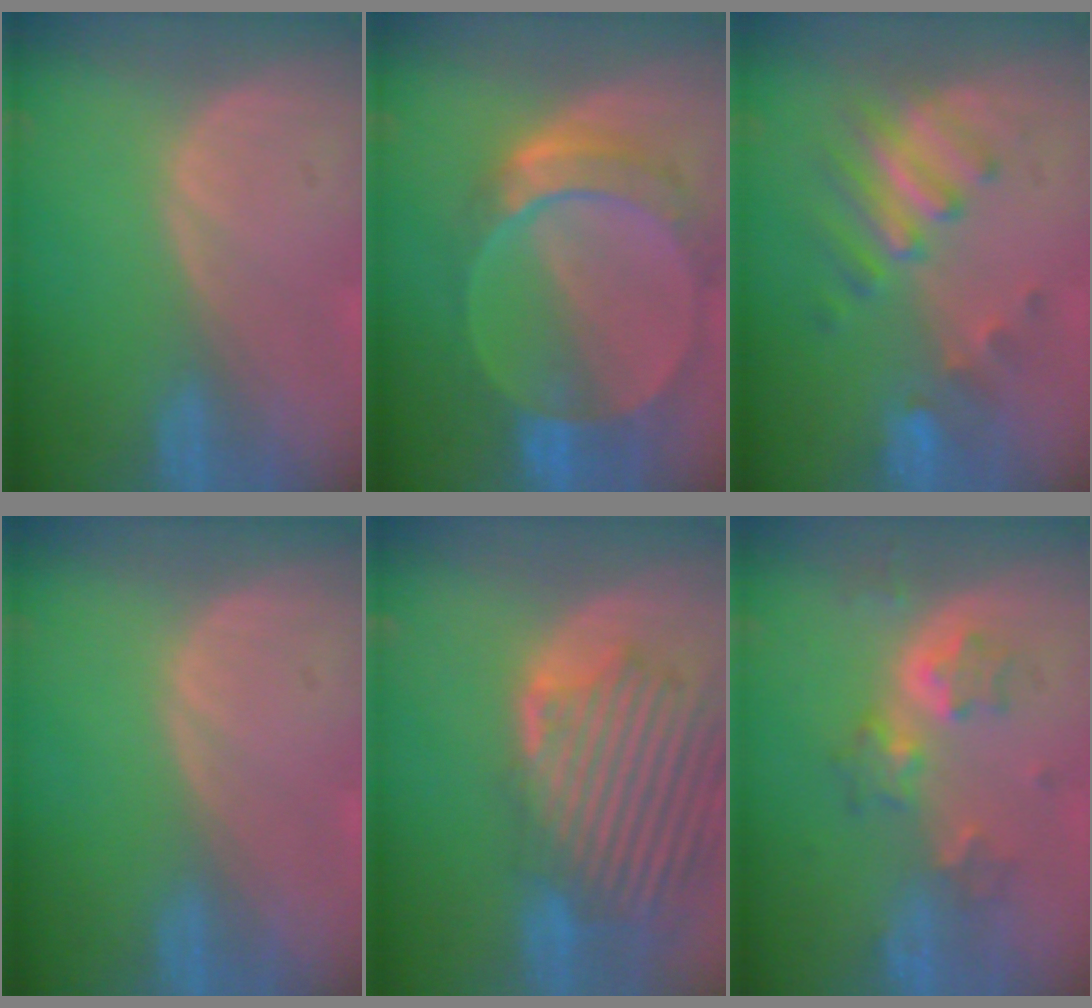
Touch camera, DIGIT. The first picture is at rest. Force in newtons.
{"total": 9.7, "press": 8.3, "slide": 5.0}
{"total": 7.6, "press": 6.8, "slide": 3.4}
{"total": 0.0}
{"total": 13.4, "press": 11.6, "slide": 6.6}
{"total": 6.6, "press": 5.7, "slide": 3.2}